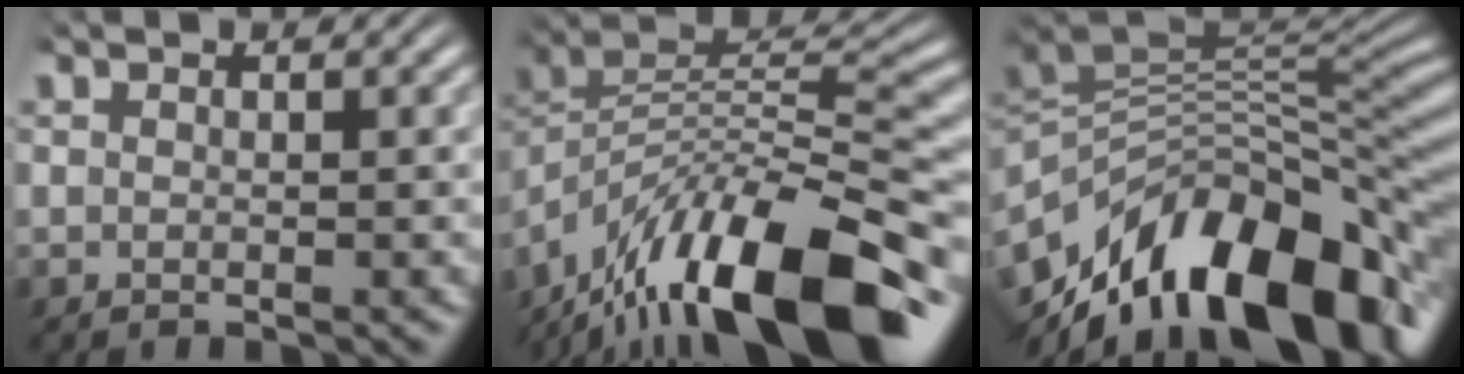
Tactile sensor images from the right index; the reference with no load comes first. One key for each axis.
{"total": 14.7, "fx": -6.3, "fy": 7.8, "fz": 10.7, "tx": -0.176, "ty": -0.045, "tz": -0.085}
{"total": 18.5, "fx": -5.6, "fy": 11.4, "fz": 13.4, "tx": -0.199, "ty": -0.041, "tz": -0.061}